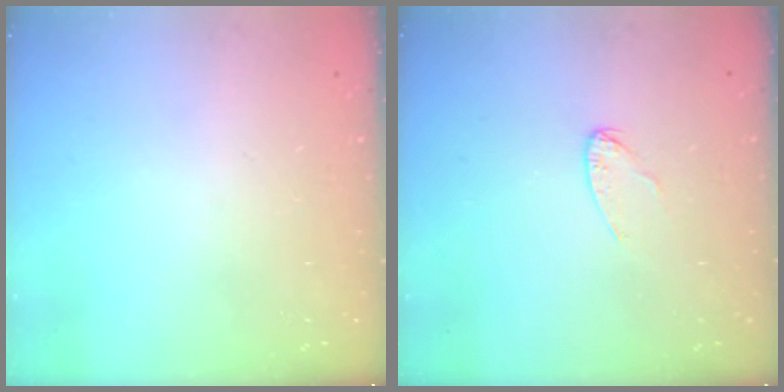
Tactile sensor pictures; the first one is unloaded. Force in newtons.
{"total": 4.6, "press": 4.5, "slide": 0.4}